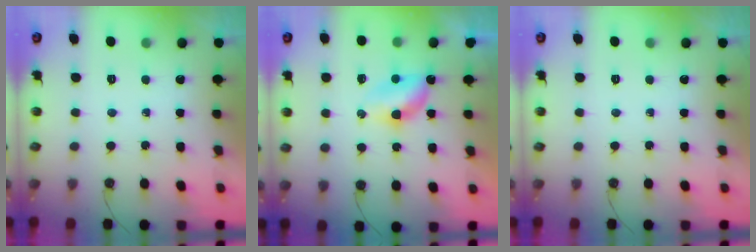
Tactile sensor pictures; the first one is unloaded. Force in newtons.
{"total": 4.5, "press": 4.5, "slide": 0.6}
{"total": 0.0}